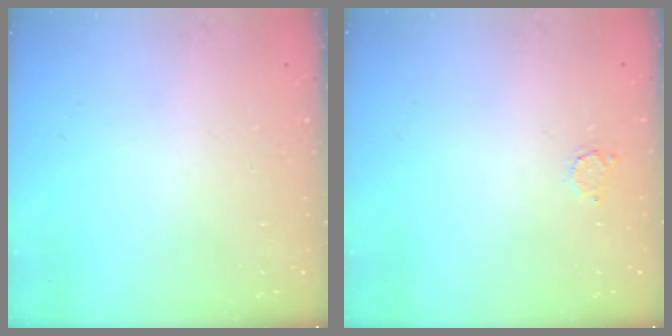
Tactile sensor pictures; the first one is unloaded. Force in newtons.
{"total": 2.2, "press": 2.2, "slide": 0.2}